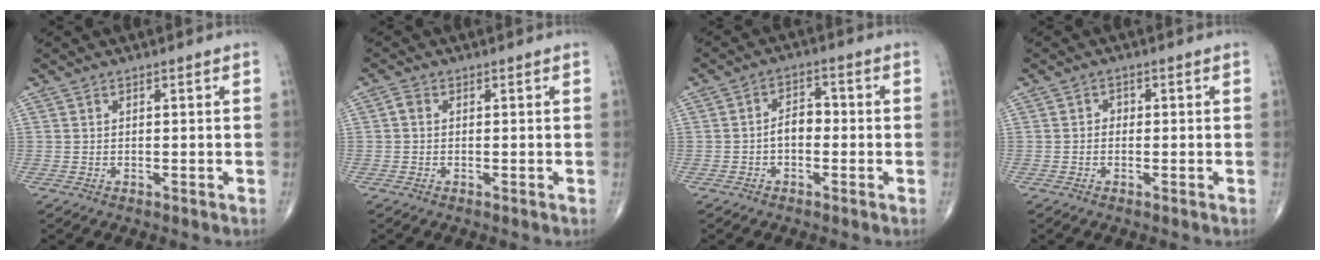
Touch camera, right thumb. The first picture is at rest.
{"total": 1.3, "force": [0.0, 1.0, 0.8], "torque": [-0.012, 0.001, -0.005]}
{"total": 4.3, "force": [-1.0, 2.8, 3.2], "torque": [-0.040, 0.020, -0.025]}
{"total": 1.4, "force": [-0.2, 1.2, 0.7], "torque": [-0.001, 0.005, -0.009]}